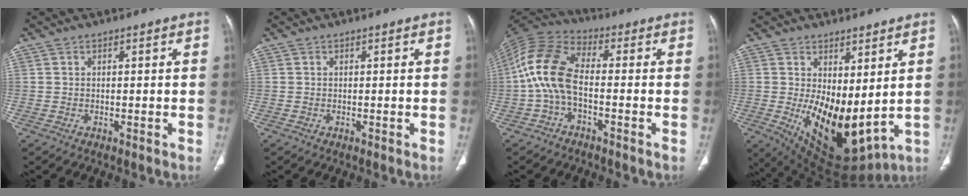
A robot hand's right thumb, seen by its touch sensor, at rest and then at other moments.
{"total": 0.0}
{"total": 11.4, "force": [-1.7, 5.7, 9.7], "torque": [-0.206, 0.031, -0.045]}
{"total": 15.6, "force": [0.9, 8.1, 13.3], "torque": [-0.190, -0.040, 0.044]}